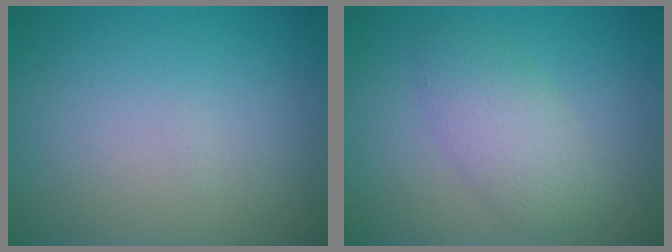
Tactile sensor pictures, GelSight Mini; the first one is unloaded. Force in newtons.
{"total": 3.5, "press": 3.5, "slide": 0.2}